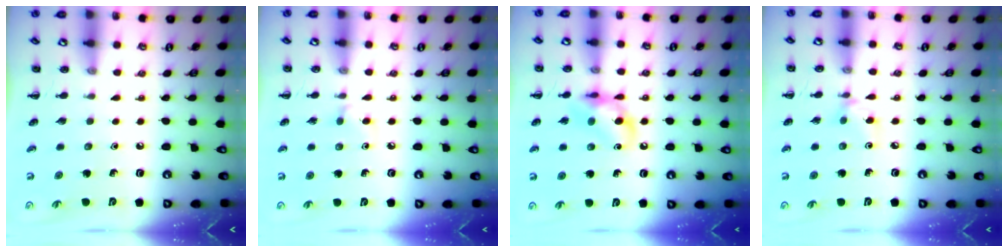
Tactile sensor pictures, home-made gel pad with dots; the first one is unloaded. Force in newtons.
{"total": 4.2, "press": 3.9, "slide": 1.7}
{"total": 12.4, "press": 12.3, "slide": 1.8}
{"total": 3.4, "press": 3.2, "slide": 1.1}